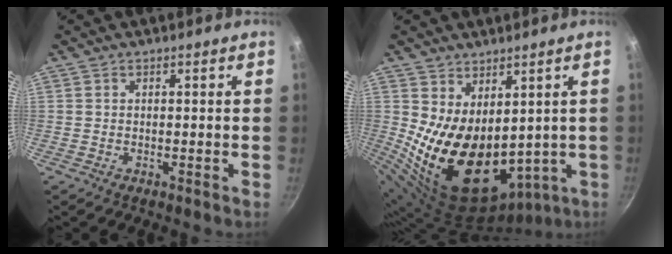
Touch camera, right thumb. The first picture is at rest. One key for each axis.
{"total": 17.2, "fx": 1.8, "fy": 11.0, "fz": 13.1, "tx": -0.204, "ty": -0.037, "tz": 0.067}